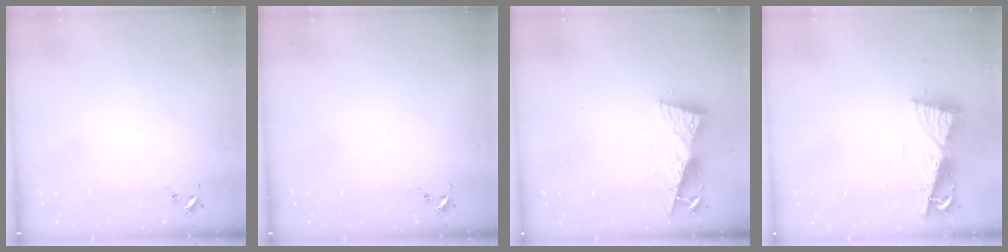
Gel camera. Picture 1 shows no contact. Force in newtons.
{"total": 0.0}
{"total": 8.2, "press": 8.2, "slide": 0.7}
{"total": 8.5, "press": 8.4, "slide": 1.0}